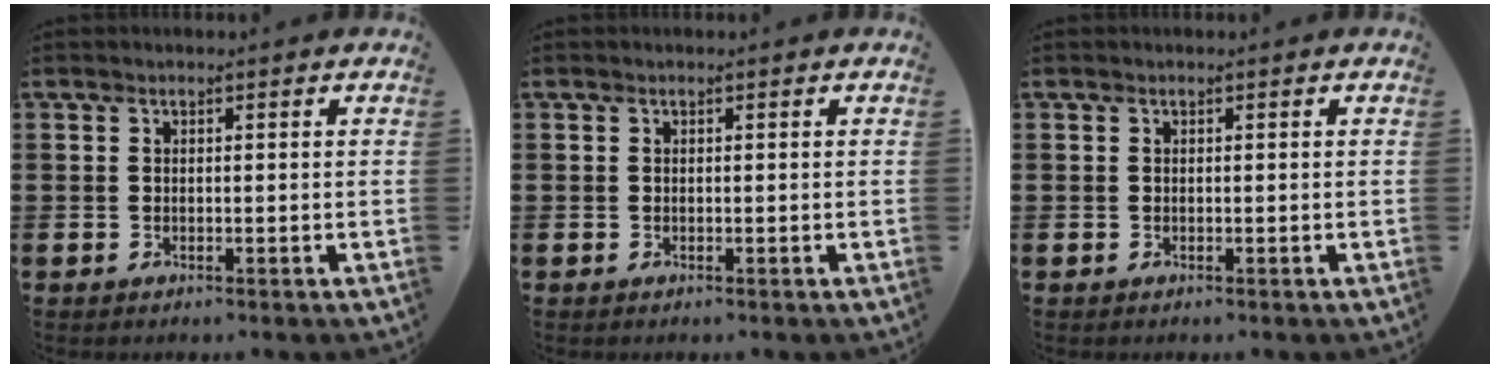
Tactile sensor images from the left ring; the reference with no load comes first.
{"total": 0.0}
{"total": 0.0}